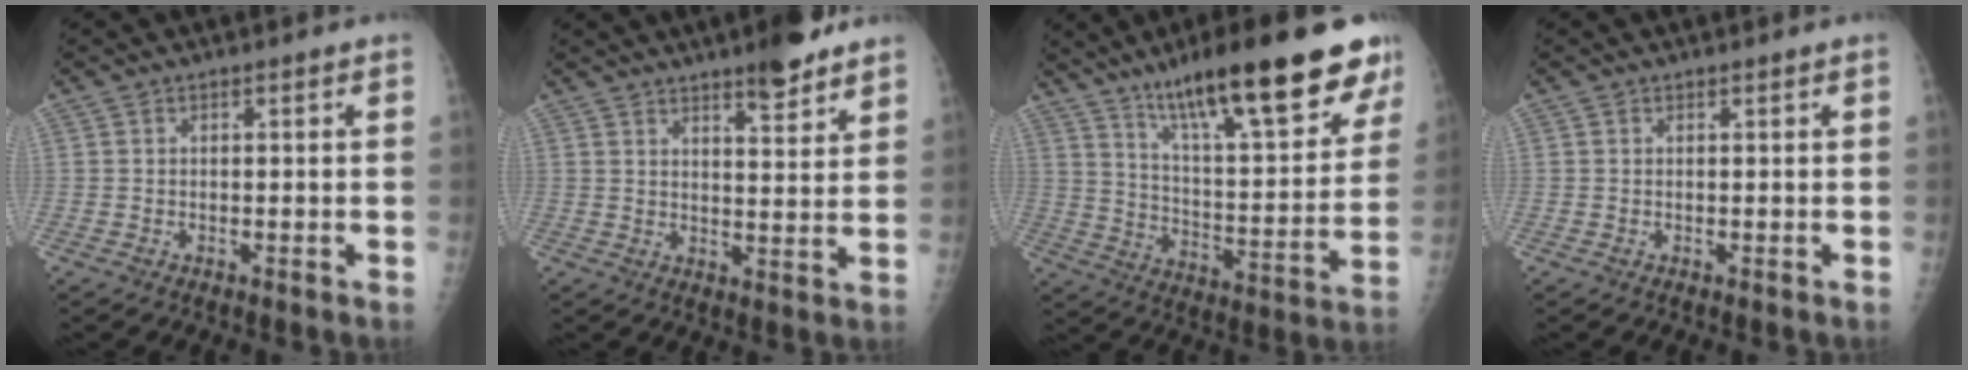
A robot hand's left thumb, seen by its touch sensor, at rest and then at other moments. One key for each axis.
{"total": 7.9, "fx": 5.8, "fy": 1.9, "fz": 5.0, "tx": -0.057, "ty": -0.038, "tz": 0.084}
{"total": 25.6, "fx": 16.9, "fy": 5.8, "fz": 18.3, "tx": -0.250, "ty": -0.054, "tz": 0.268}
{"total": 0.0}